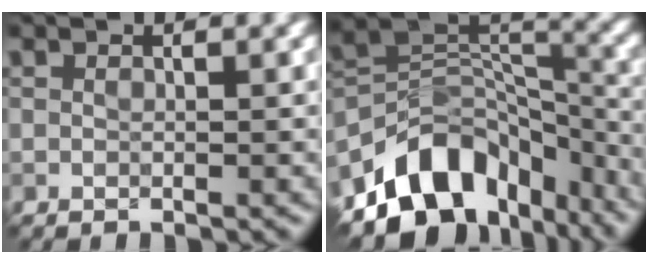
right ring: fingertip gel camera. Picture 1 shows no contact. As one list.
[{"total": 11.3, "force": [-7.0, 7.0, 5.5], "torque": [-0.080, 0.003, -0.115]}]